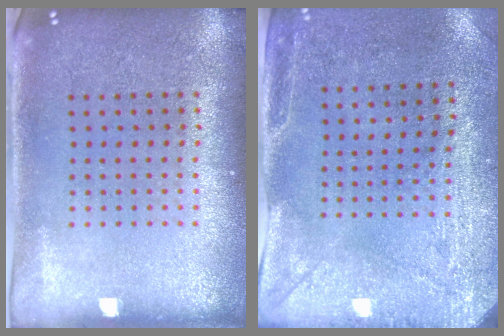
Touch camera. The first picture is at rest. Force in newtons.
{"total": 2.9, "press": 2.3, "slide": 1.8}